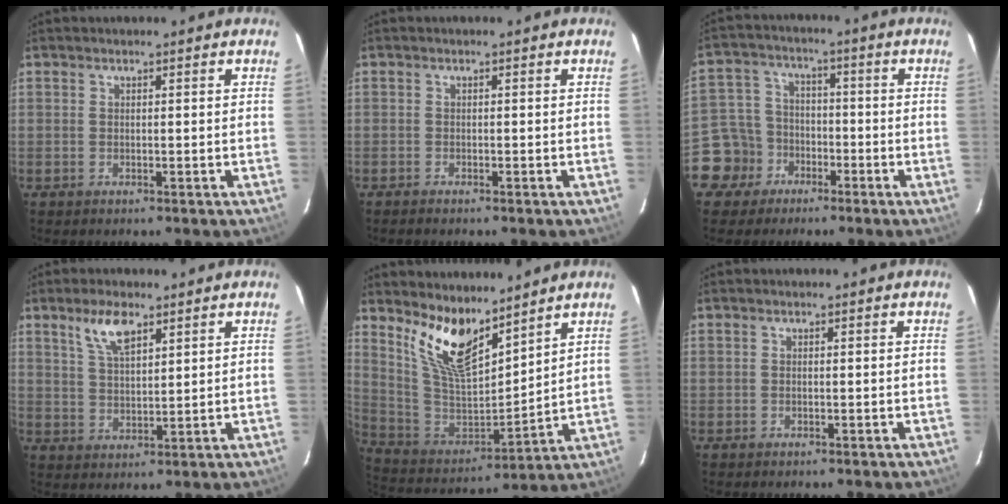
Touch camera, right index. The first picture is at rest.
{"total": 1.3, "force": [-1.2, 0.3, 0.4], "torque": [-0.015, -0.004, -0.021]}
{"total": 8.4, "force": [-4.6, 6.9, 0.5], "torque": [-0.033, 0.033, -0.084]}
{"total": 6.5, "force": [4.1, 2.5, 4.5], "torque": [-0.084, 0.006, 0.082]}
{"total": 14.5, "force": [10.3, 5.1, 8.8], "torque": [-0.175, -0.011, 0.210]}
{"total": 0.0}